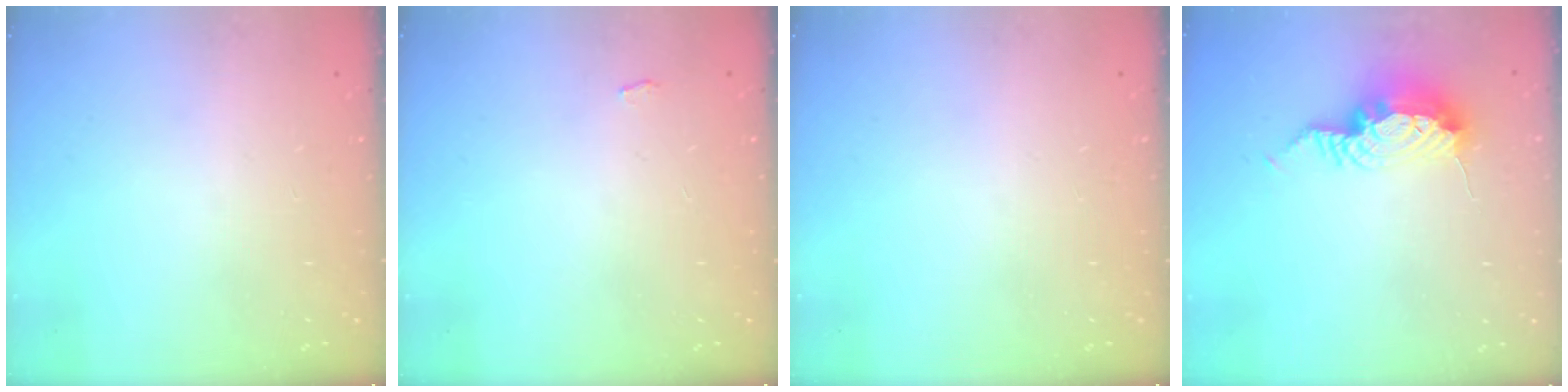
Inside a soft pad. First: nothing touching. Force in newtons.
{"total": 2.8, "press": 2.8, "slide": 0.3}
{"total": 0.0}
{"total": 11.1, "press": 10.7, "slide": 2.9}